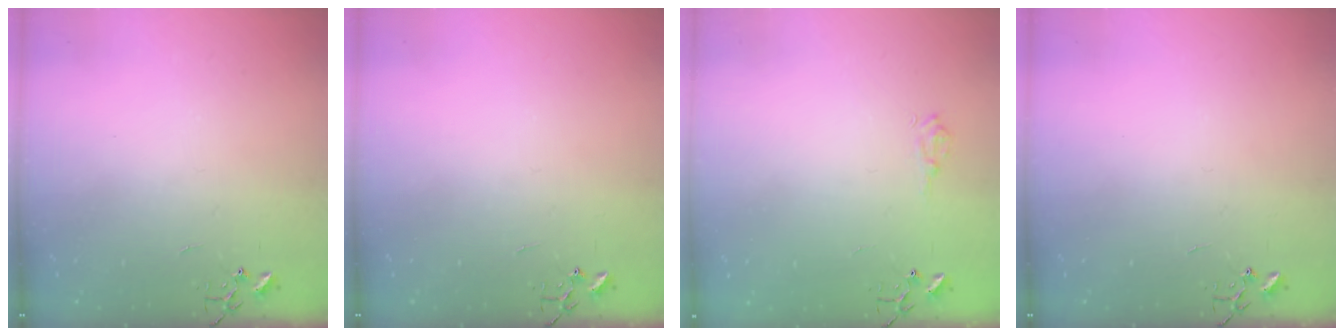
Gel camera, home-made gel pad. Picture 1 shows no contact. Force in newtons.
{"total": 0.0}
{"total": 7.0, "press": 6.9, "slide": 0.6}
{"total": 0.0}